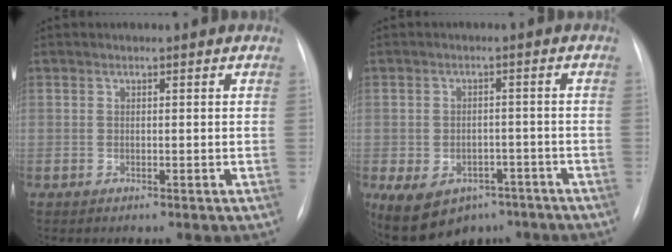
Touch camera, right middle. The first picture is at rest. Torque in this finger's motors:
{"motor_torque": [0.95, -0.82, 0.70, 0.17]}